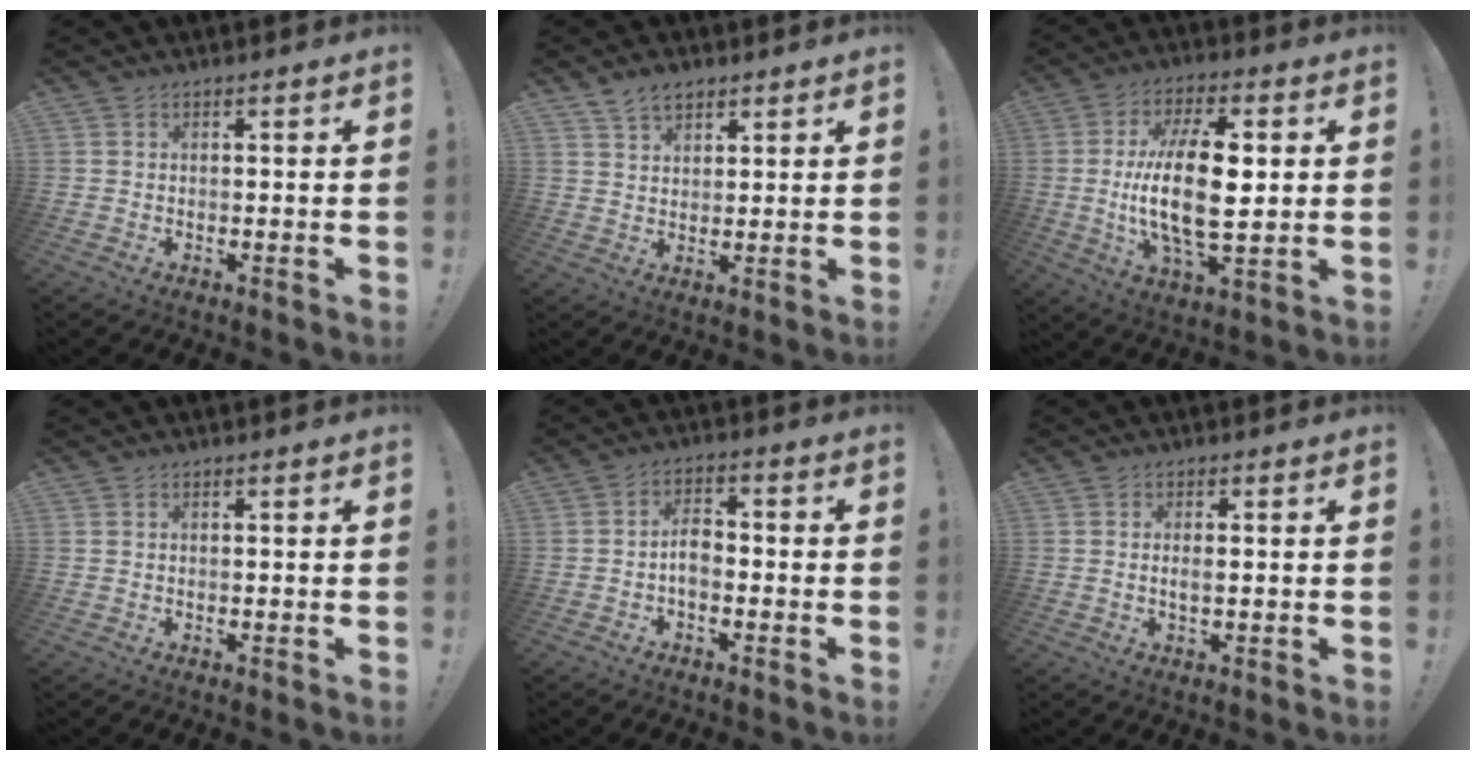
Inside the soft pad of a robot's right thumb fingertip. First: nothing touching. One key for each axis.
{"total": 5.7, "fx": 4.1, "fy": 3.4, "fz": 2.2, "tx": -0.034, "ty": -0.016, "tz": 0.076}
{"total": 19.4, "fx": 0.9, "fy": 7.7, "fz": 17.8, "tx": -0.343, "ty": -0.013, "tz": 0.003}
{"total": 0.0}
{"total": 4.9, "fx": -1.2, "fy": 2.9, "fz": 3.7, "tx": -0.074, "ty": -0.001, "tz": -0.026}
{"total": 2.3, "fx": -0.1, "fy": 0.5, "fz": 2.2, "tx": -0.032, "ty": -0.001, "tz": -0.004}